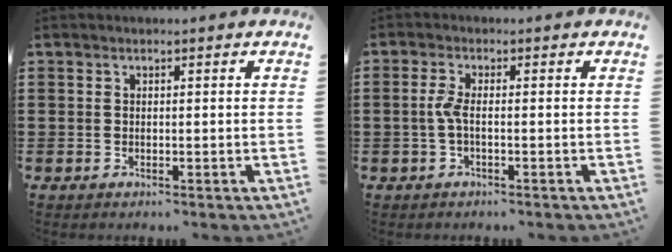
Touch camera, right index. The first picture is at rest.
{"total": 2.8, "force": [-0.6, 0.5, 2.7], "torque": [-0.074, -0.008, -0.020]}